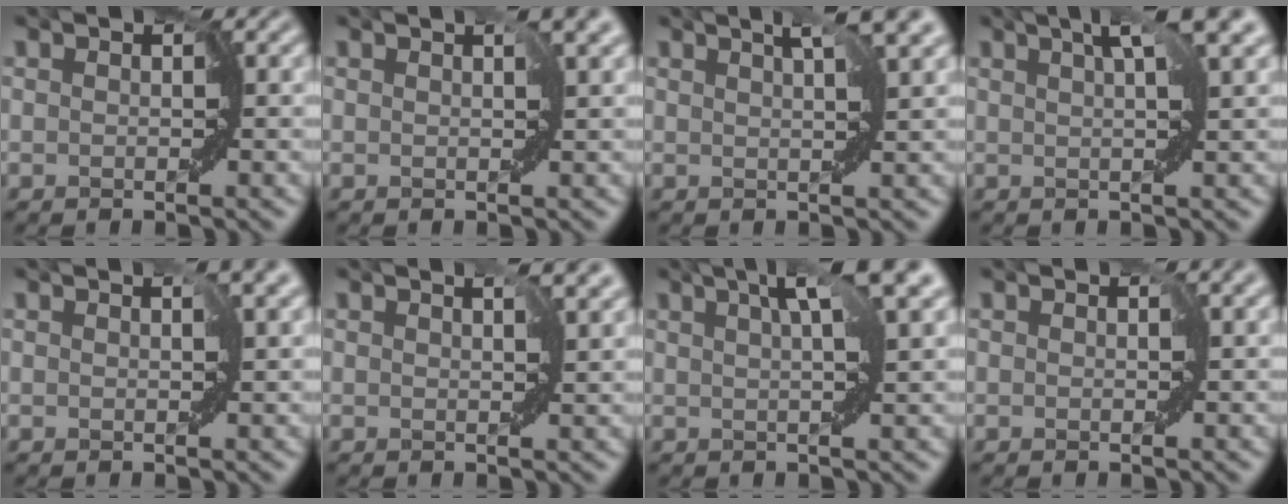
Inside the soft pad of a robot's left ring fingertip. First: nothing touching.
{"total": 2.5, "force": [1.1, 0.7, 2.1], "torque": [-0.033, 0.005, 0.021]}
{"total": 3.3, "force": [2.2, 0.0, 2.4], "torque": [-0.039, 0.006, 0.034]}
{"total": 4.1, "force": [2.3, 0.0, 3.4], "torque": [-0.059, 0.008, 0.041]}
{"total": 2.1, "force": [1.0, 0.6, 1.8], "torque": [-0.027, 0.004, 0.017]}
{"total": 2.9, "force": [1.5, 1.0, 2.3], "torque": [-0.030, 0.007, 0.022]}
{"total": 5.1, "force": [2.7, 0.2, 4.3], "torque": [-0.066, 0.012, 0.047]}
{"total": 0.7, "force": [0.3, 0.2, 0.6], "torque": [-0.007, 0.002, 0.004]}